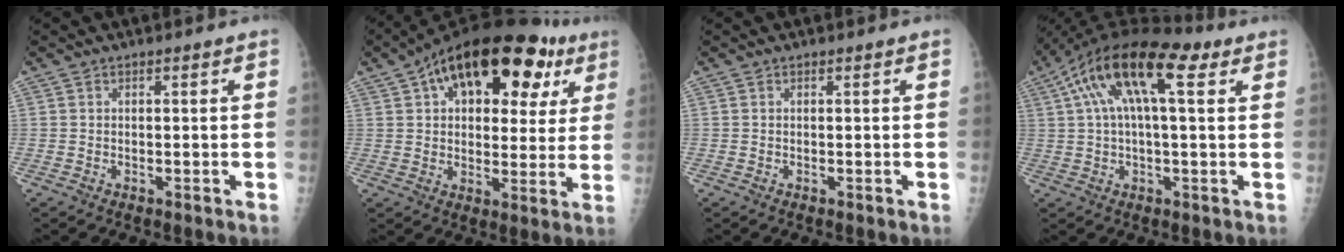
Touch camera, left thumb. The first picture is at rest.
{"total": 23.1, "force": [10.1, 12.3, 16.8], "torque": [-0.210, 0.018, 0.143]}
{"total": 0.0}
{"total": 14.6, "force": [5.4, 5.4, 12.5], "torque": [-0.221, 0.036, 0.086]}